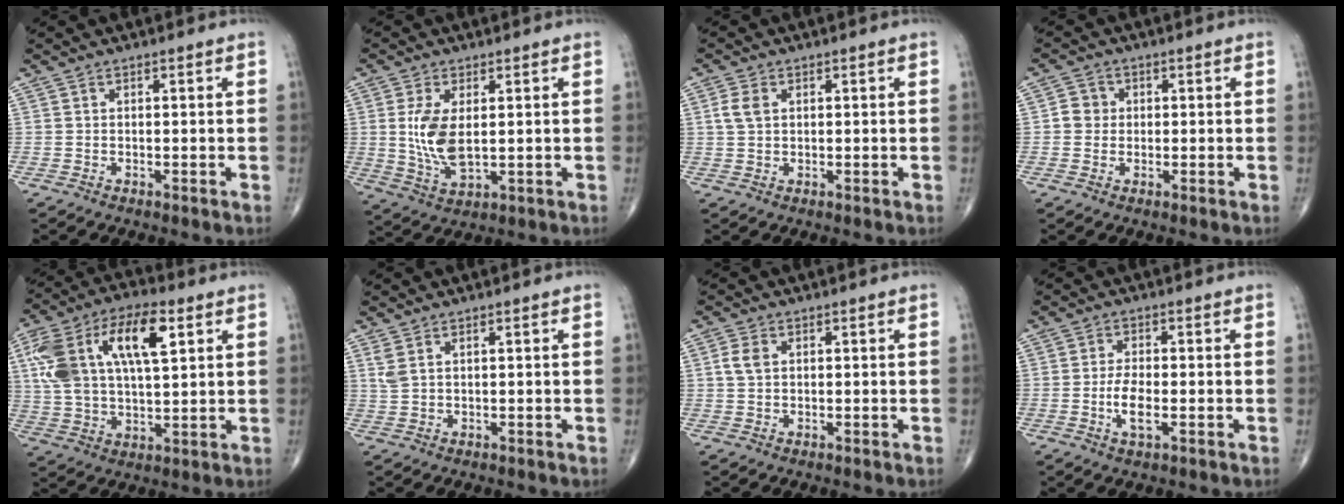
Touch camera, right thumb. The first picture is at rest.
{"total": 8.7, "force": [1.1, 4.3, 7.5], "torque": [-0.150, -0.014, 0.030]}
{"total": 3.3, "force": [0.9, 2.2, 2.3], "torque": [-0.048, 0.004, 0.019]}
{"total": 3.2, "force": [0.2, 3.1, 1.0], "torque": [0.002, 0.006, -0.002]}
{"total": 19.8, "force": [6.3, 9.2, 16.4], "torque": [-0.317, 0.010, 0.109]}
{"total": 2.3, "force": [1.3, 0.9, 1.8], "torque": [-0.044, 0.004, 0.036]}
{"total": 3.0, "force": [0.7, 2.0, 2.1], "torque": [-0.043, 0.004, 0.013]}
{"total": 4.7, "force": [-1.1, 1.8, 4.3], "torque": [-0.087, -0.002, -0.023]}